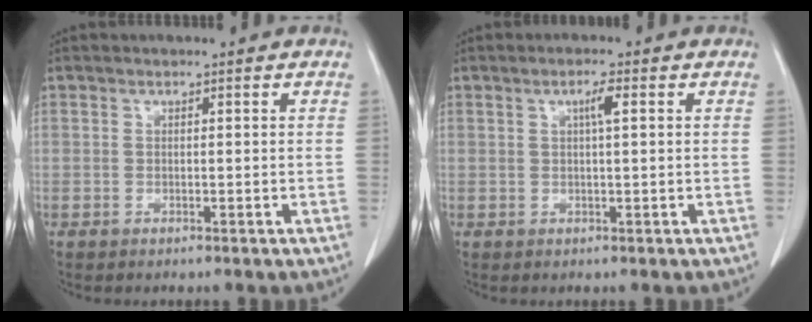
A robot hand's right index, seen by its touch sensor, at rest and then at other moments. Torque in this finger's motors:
{"motor_torque": [0.44, 0.01, 0.24, 0.06]}